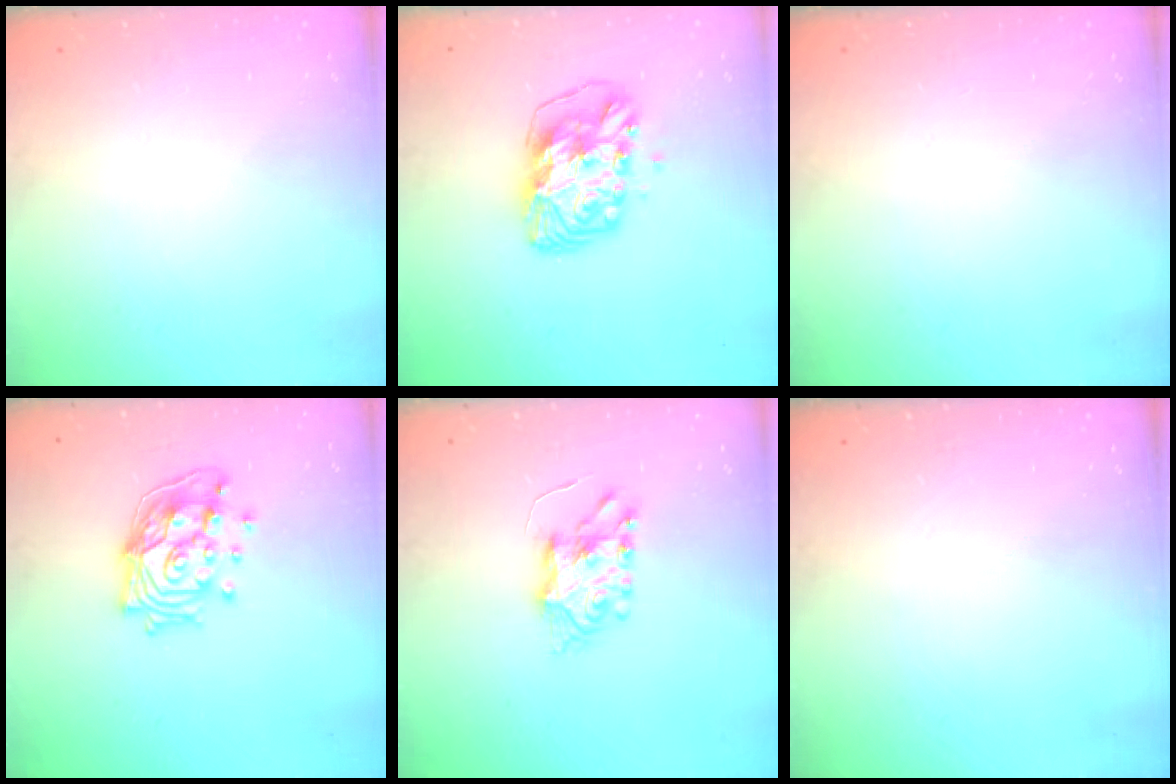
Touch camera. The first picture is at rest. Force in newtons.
{"total": 10.1, "press": 10.0, "slide": 1.2}
{"total": 0.0}
{"total": 15.9, "press": 15.1, "slide": 5.1}
{"total": 7.4, "press": 7.4, "slide": 0.4}
{"total": 0.0}